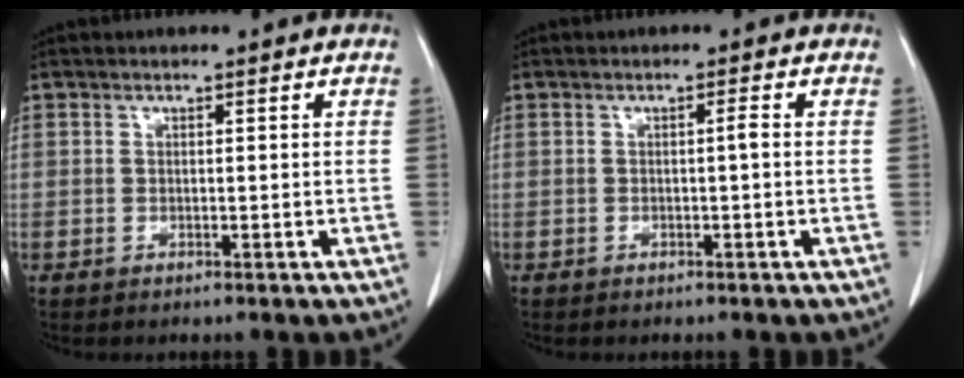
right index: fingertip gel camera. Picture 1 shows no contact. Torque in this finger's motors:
{"motor_torque": [0.33, -0.11, 0.03, 0.03]}